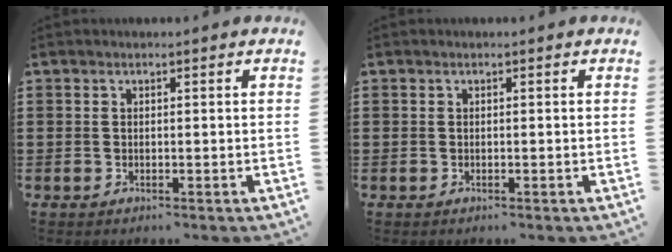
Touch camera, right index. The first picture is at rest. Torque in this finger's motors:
{"motor_torque": [0.58, 0.52, 0.00, 0.01]}